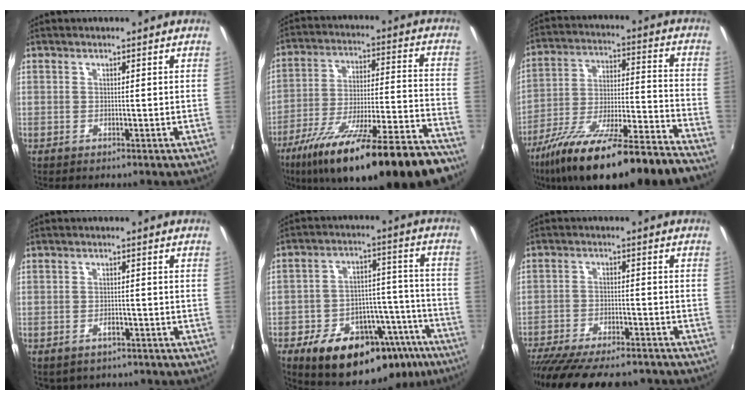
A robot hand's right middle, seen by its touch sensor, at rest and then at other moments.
{"total": 27.8, "force": [-21.9, 3.7, 16.7], "torque": [-0.273, -0.066, -0.327]}
{"total": 23.7, "force": [-18.7, 2.3, 14.4], "torque": [-0.241, -0.052, -0.296]}
{"total": 3.5, "force": [-2.1, 2.3, 1.5], "torque": [-0.035, -0.006, -0.025]}
{"total": 24.4, "force": [-15.9, 12.7, 13.4], "torque": [-0.225, 0.031, -0.198]}
{"total": 21.1, "force": [-17.6, 6.0, 10.0], "torque": [-0.204, -0.036, -0.258]}